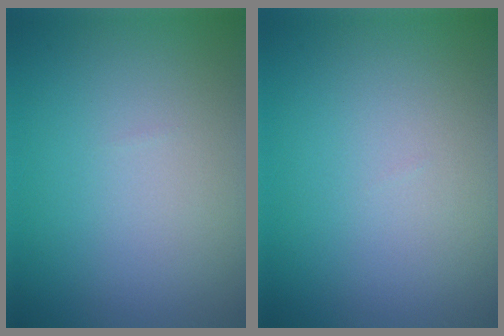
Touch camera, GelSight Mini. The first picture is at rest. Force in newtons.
{"total": 0.0}